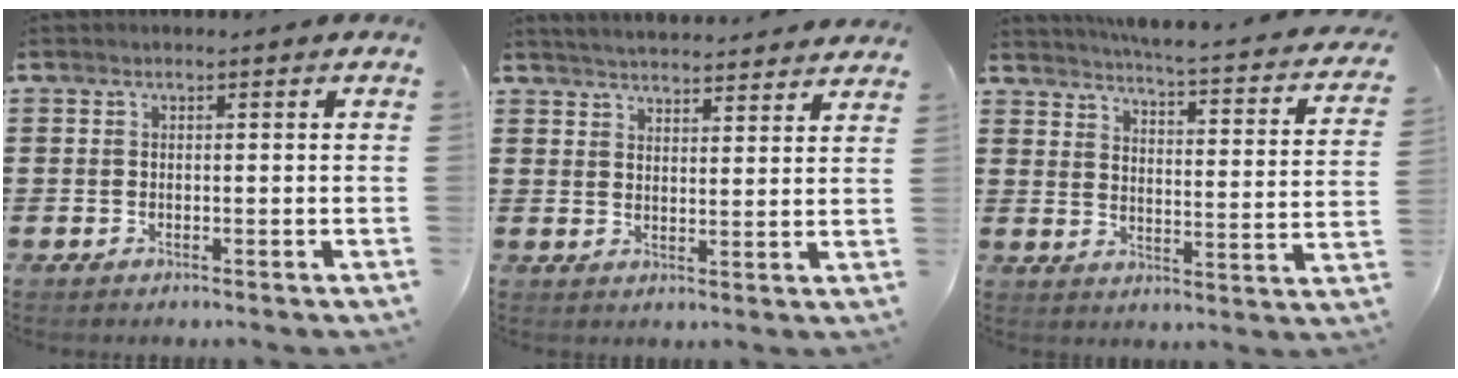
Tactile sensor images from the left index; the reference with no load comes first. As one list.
[{"total": 3.7, "force": [3.7, -0.4, 0.2], "torque": [-0.017, -0.021, 0.066]}, {"total": 3.7, "force": [3.3, -0.5, 1.7], "torque": [-0.045, -0.039, 0.043]}]